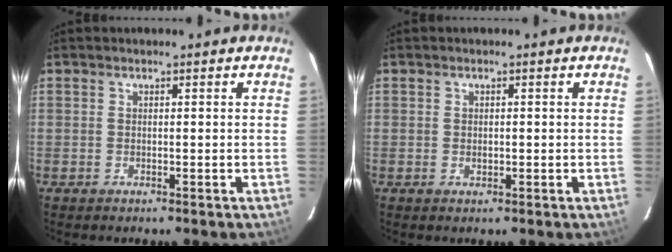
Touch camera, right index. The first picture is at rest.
{"total": 0.9, "force": [0.0, 0.8, 0.5], "torque": [-0.006, 0.002, 0.000]}